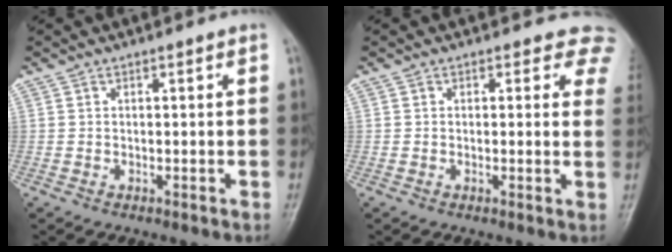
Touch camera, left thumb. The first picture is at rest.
{"total": 5.2, "force": [3.9, 3.0, 1.5], "torque": [0.024, -0.010, 0.014]}